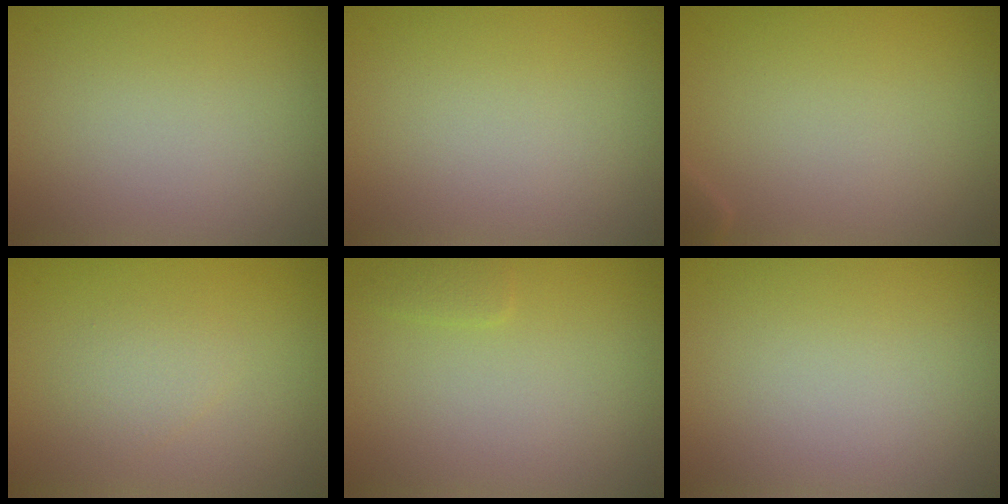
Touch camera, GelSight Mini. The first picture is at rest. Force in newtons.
{"total": 0.0}
{"total": 0.6, "press": 0.6, "slide": 0.0}
{"total": 1.5, "press": 1.5, "slide": 0.1}
{"total": 0.9, "press": 0.9, "slide": 0.1}
{"total": 0.0}